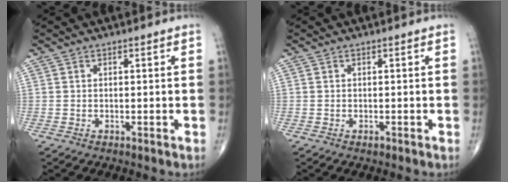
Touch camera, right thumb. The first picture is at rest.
{"total": 0.5, "force": [-0.3, 0.3, 0.3], "torque": [-0.006, -0.001, -0.005]}